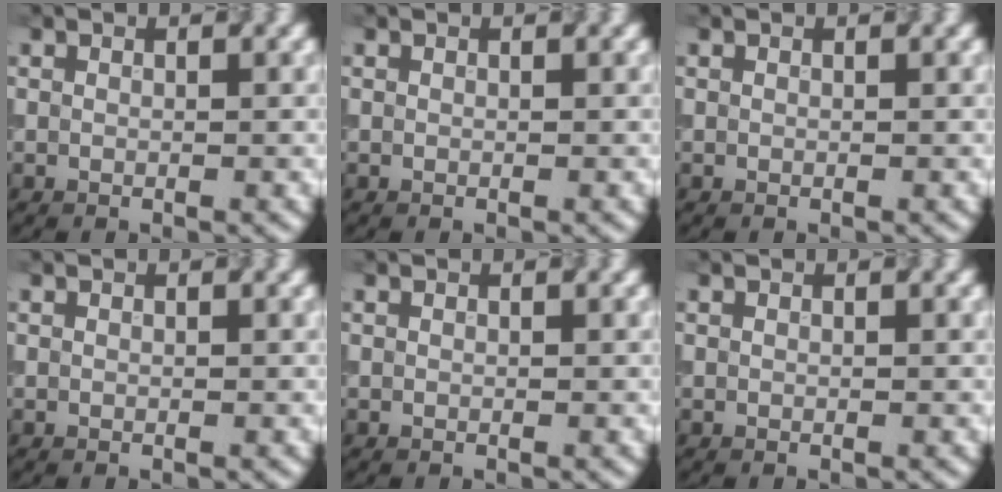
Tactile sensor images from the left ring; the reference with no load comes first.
{"total": 0.0}
{"total": 0.0}
{"total": 0.0}
{"total": 0.0}
{"total": 0.0}